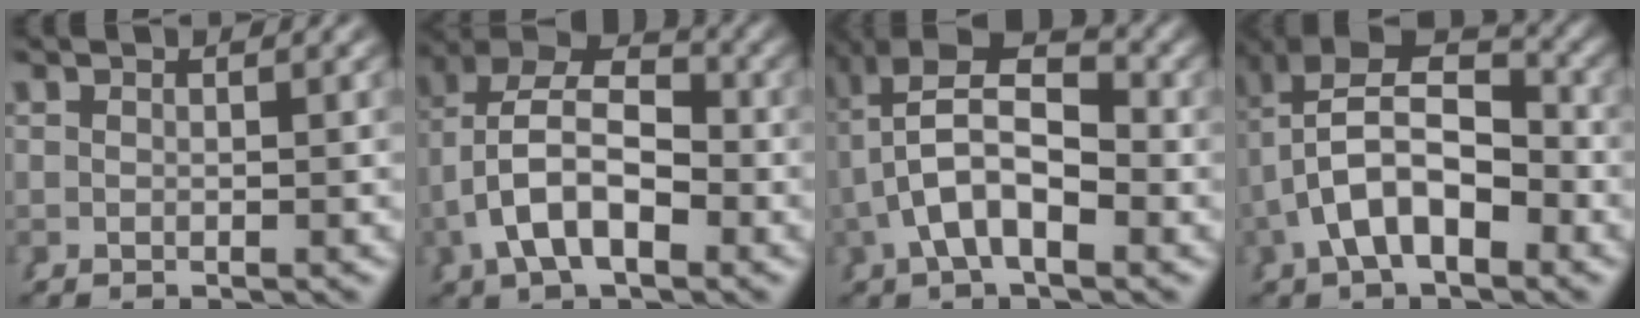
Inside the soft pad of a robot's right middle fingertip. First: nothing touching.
{"total": 8.4, "force": [0.6, 5.7, 6.2], "torque": [-0.117, -0.013, 0.009]}
{"total": 9.1, "force": [1.2, 5.9, 6.8], "torque": [-0.130, 0.000, 0.012]}
{"total": 9.7, "force": [0.7, 6.9, 6.8], "torque": [-0.132, -0.004, 0.003]}